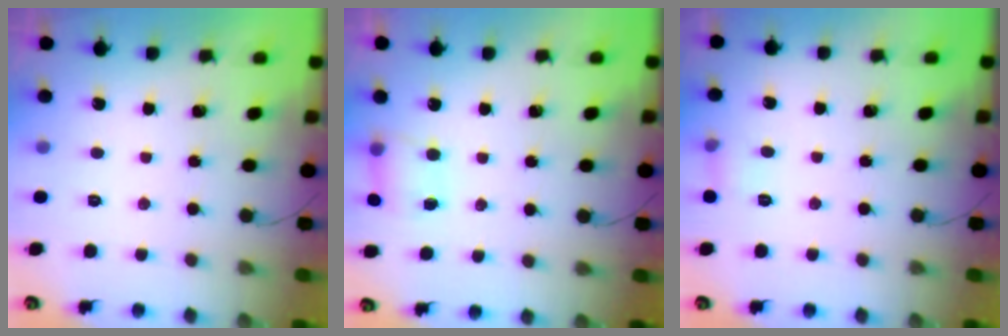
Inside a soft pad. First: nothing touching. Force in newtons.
{"total": 5.6, "press": 5.6, "slide": 0.6}
{"total": 4.5, "press": 4.3, "slide": 1.4}